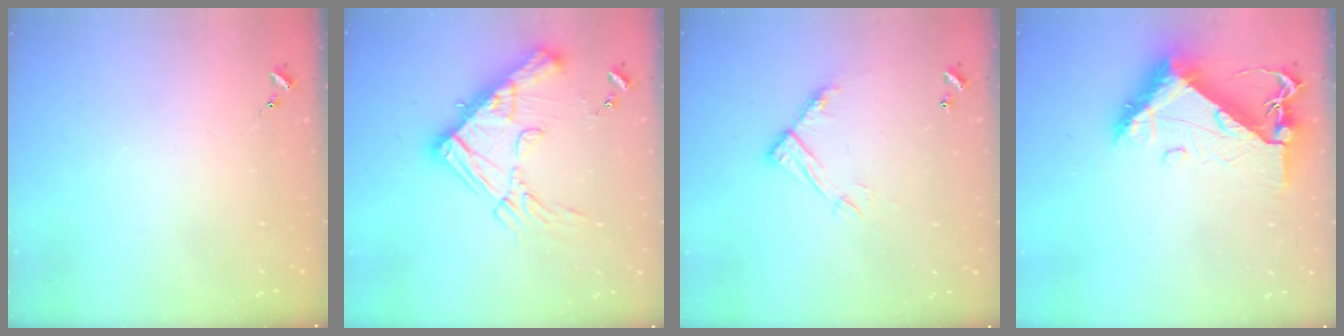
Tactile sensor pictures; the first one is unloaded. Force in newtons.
{"total": 20.5, "press": 20.3, "slide": 2.3}
{"total": 11.1, "press": 11.0, "slide": 0.5}
{"total": 11.3, "press": 11.3, "slide": 1.2}